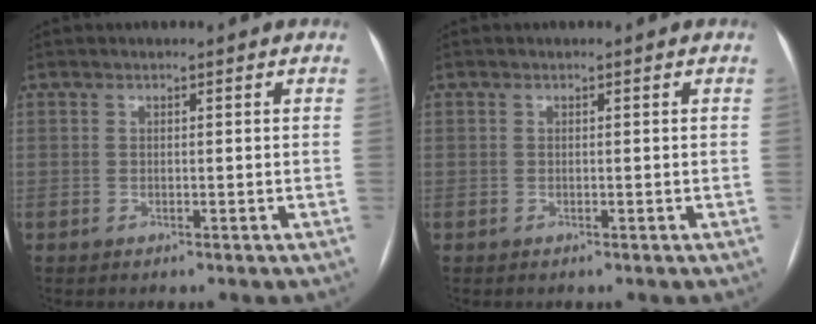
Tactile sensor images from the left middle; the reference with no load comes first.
{"total": 0.0}